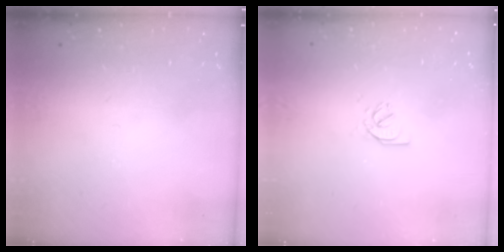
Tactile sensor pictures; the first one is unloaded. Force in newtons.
{"total": 2.6, "press": 2.6, "slide": 0.4}